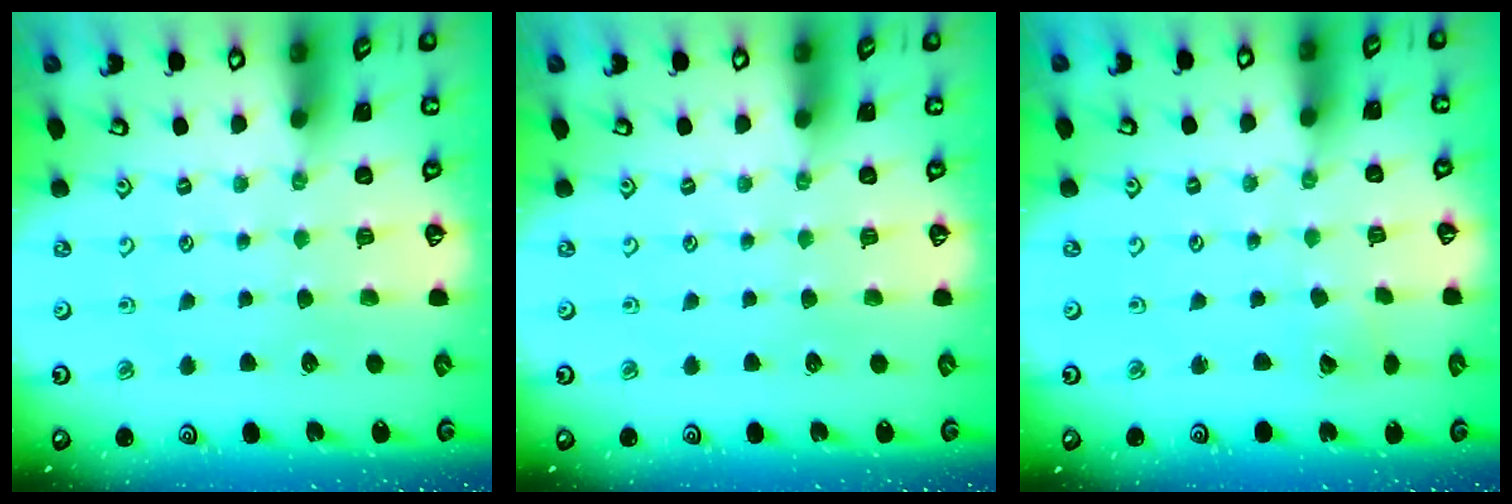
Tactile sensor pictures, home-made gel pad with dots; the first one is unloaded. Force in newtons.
{"total": 0.0}
{"total": 2.7, "press": 2.7, "slide": 0.2}